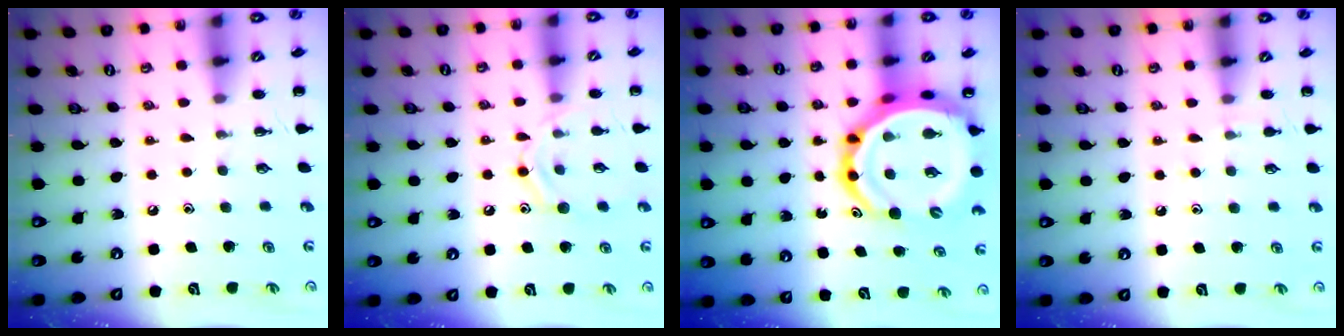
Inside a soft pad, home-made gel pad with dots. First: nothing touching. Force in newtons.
{"total": 10.1, "press": 10.0, "slide": 1.1}
{"total": 17.5, "press": 16.9, "slide": 4.7}
{"total": 5.9, "press": 5.6, "slide": 1.9}